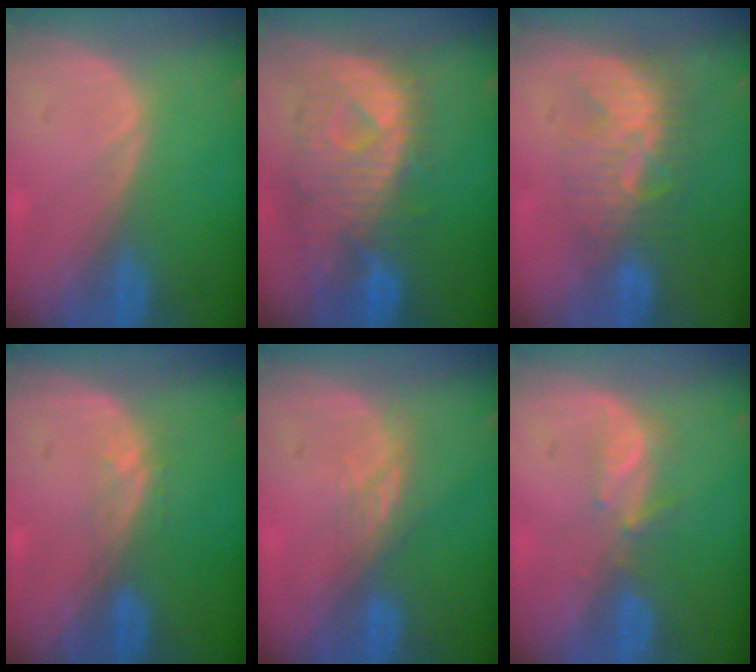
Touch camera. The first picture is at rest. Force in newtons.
{"total": 10.9, "press": 9.6, "slide": 5.0}
{"total": 8.1, "press": 7.4, "slide": 3.4}
{"total": 1.0, "press": 1.0, "slide": 0.2}
{"total": 3.0, "press": 2.6, "slide": 1.5}
{"total": 2.7, "press": 2.6, "slide": 0.8}